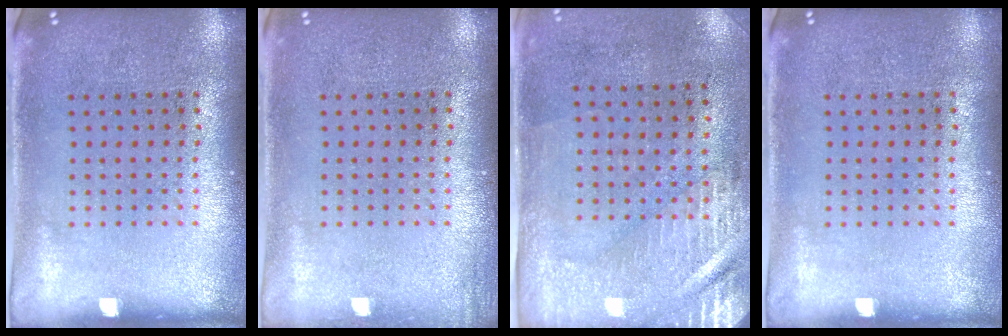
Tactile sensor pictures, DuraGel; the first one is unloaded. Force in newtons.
{"total": 0.8, "press": 0.7, "slide": 0.1}
{"total": 2.9, "press": 2.5, "slide": 1.5}
{"total": 0.0}